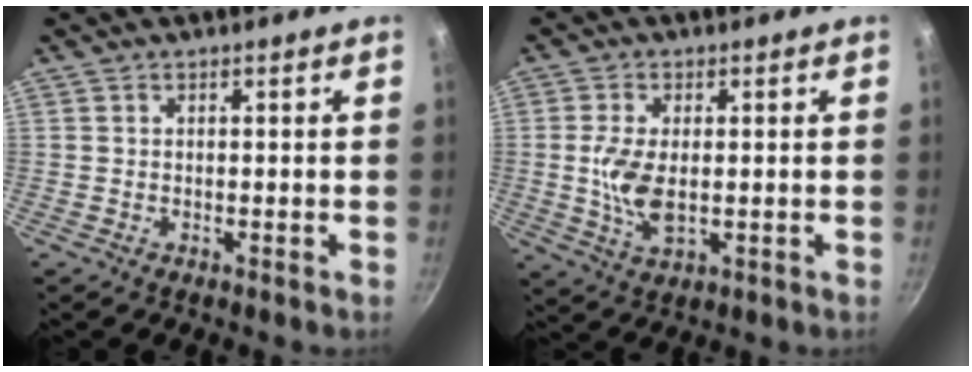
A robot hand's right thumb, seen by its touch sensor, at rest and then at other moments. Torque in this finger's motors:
{"motor_torque": [0.99, 1.30, 1.09, -0.28, 0.08]}